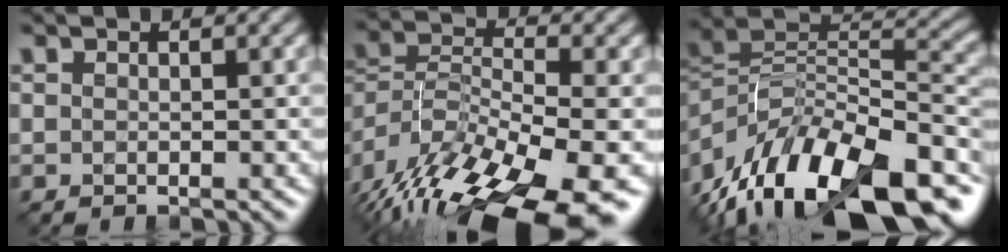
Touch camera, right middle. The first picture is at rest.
{"total": 13.9, "force": [-9.1, 4.3, 9.6], "torque": [-0.185, -0.001, -0.147]}
{"total": 17.0, "force": [-9.6, 7.7, 11.7], "torque": [-0.215, 0.005, -0.161]}